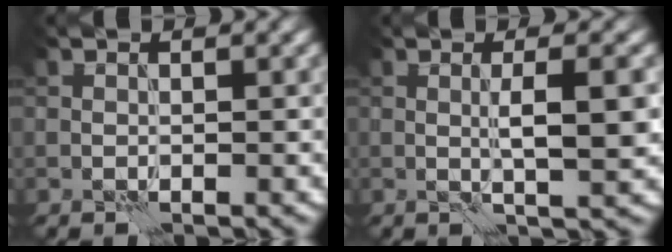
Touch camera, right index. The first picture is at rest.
{"total": 3.7, "force": [0.2, 0.5, 3.6], "torque": [-0.059, 0.003, 0.004]}